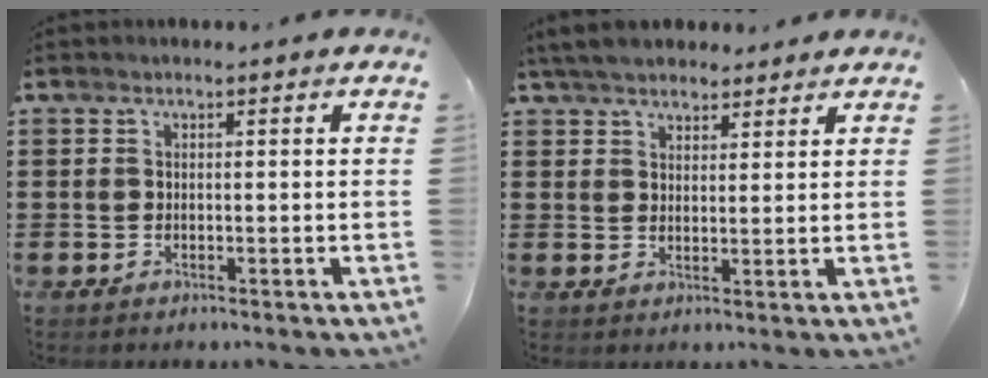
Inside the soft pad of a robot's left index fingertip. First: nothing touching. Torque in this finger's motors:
{"motor_torque": [0.40, -1.29, 0.03, -0.01]}